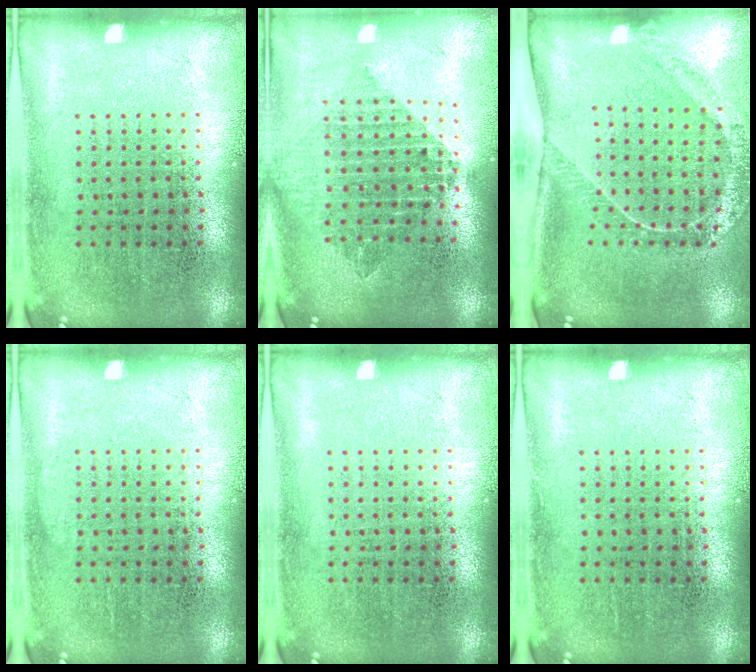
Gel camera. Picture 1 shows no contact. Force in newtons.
{"total": 2.1, "press": 1.7, "slide": 1.2}
{"total": 1.7, "press": 1.5, "slide": 0.8}
{"total": 0.5, "press": 0.5, "slide": 0.1}
{"total": 0.0}
{"total": 0.0}